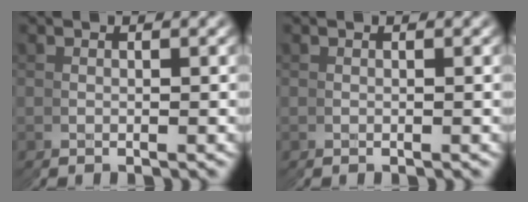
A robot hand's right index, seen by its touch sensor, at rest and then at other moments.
{"total": 0.0}